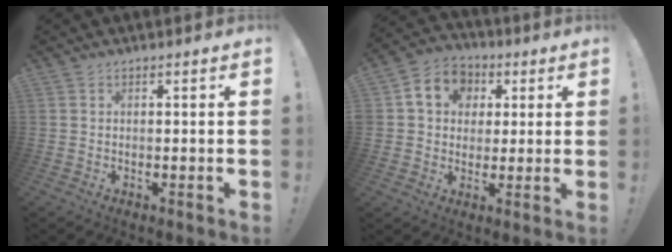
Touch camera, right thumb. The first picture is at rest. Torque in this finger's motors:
{"motor_torque": [1.47, 1.60, 0.50, -0.29, 0.06]}